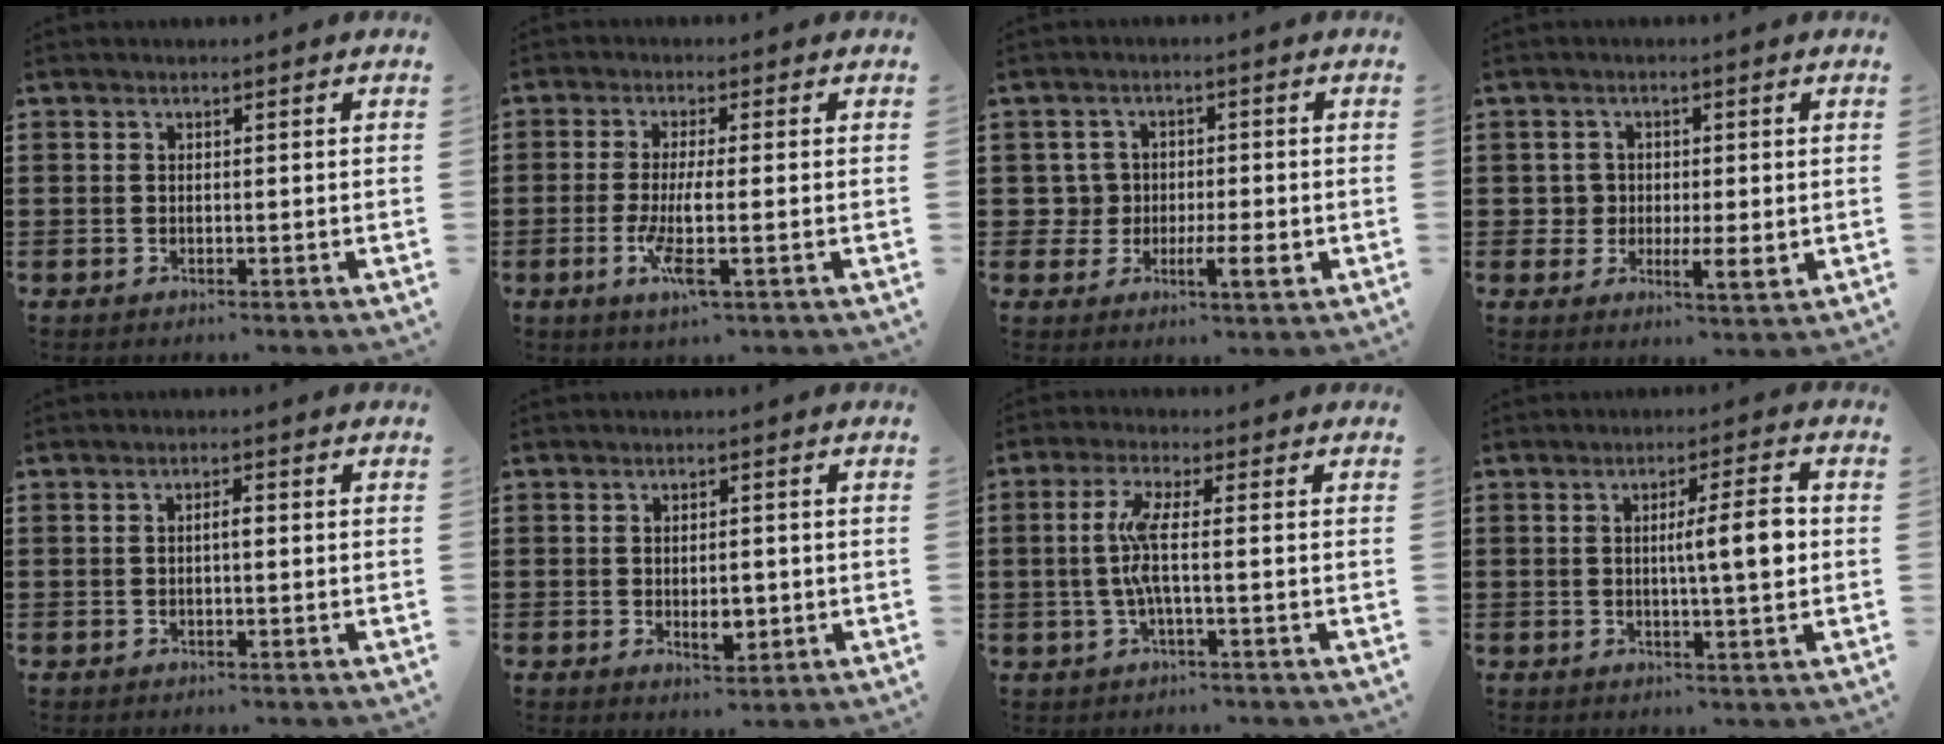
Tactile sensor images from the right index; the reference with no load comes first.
{"total": 5.7, "force": [-1.6, 0.5, 5.4], "torque": [-0.122, -0.023, -0.035]}
{"total": 4.7, "force": [-1.1, 3.4, 3.1], "torque": [-0.065, 0.001, -0.024]}
{"total": 3.5, "force": [-0.3, 2.4, 2.4], "torque": [-0.047, 0.001, -0.007]}
{"total": 1.4, "force": [-0.1, 0.3, 1.4], "torque": [-0.026, 0.002, -0.003]}
{"total": 3.6, "force": [-0.5, 1.7, 3.1], "torque": [-0.048, 0.001, -0.010]}
{"total": 5.5, "force": [-0.4, 0.5, 5.5], "torque": [-0.132, -0.013, -0.021]}
{"total": 6.5, "force": [0.4, 0.7, 6.4], "torque": [-0.100, -0.008, -0.001]}